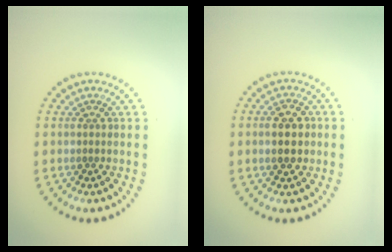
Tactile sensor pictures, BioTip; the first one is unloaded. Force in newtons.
{"total": 3.8, "press": 3.8, "slide": 0.2}